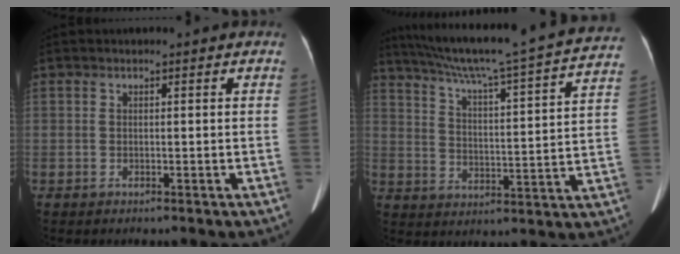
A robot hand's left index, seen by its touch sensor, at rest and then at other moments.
{"total": 27.2, "force": [24.1, -0.1, 12.6], "torque": [-0.209, -0.033, 0.320]}